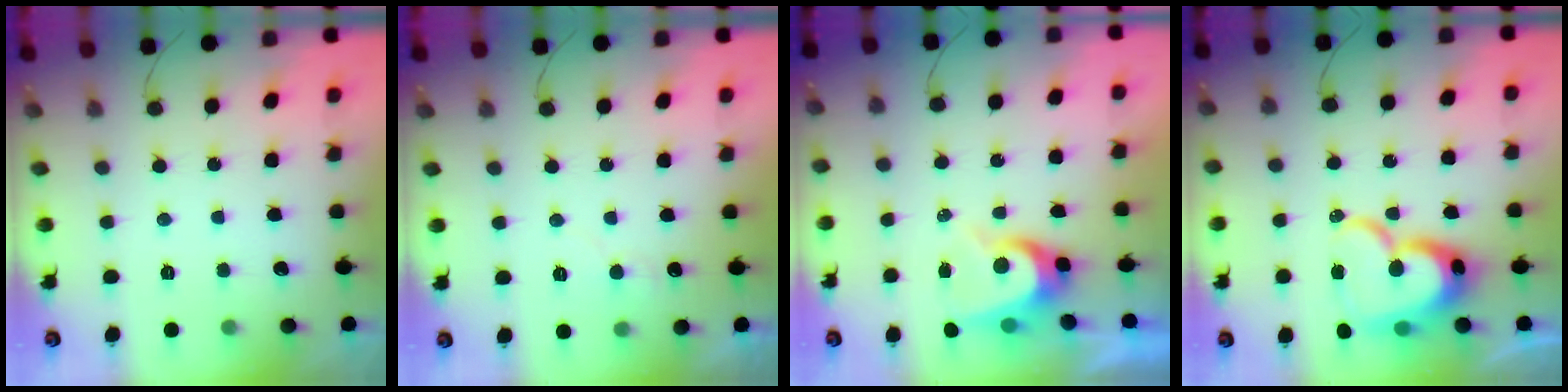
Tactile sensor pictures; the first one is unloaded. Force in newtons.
{"total": 6.3, "press": 6.3, "slide": 0.5}
{"total": 7.0, "press": 7.0, "slide": 0.9}
{"total": 19.5, "press": 19.4, "slide": 2.0}